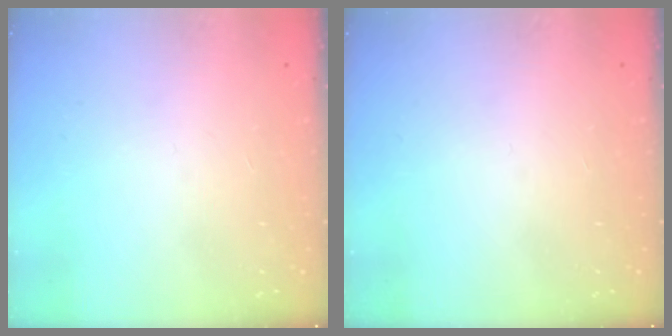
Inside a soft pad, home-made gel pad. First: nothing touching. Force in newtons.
{"total": 0.0}